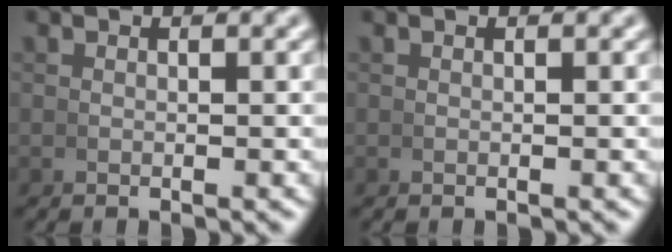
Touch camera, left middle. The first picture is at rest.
{"total": 0.0}